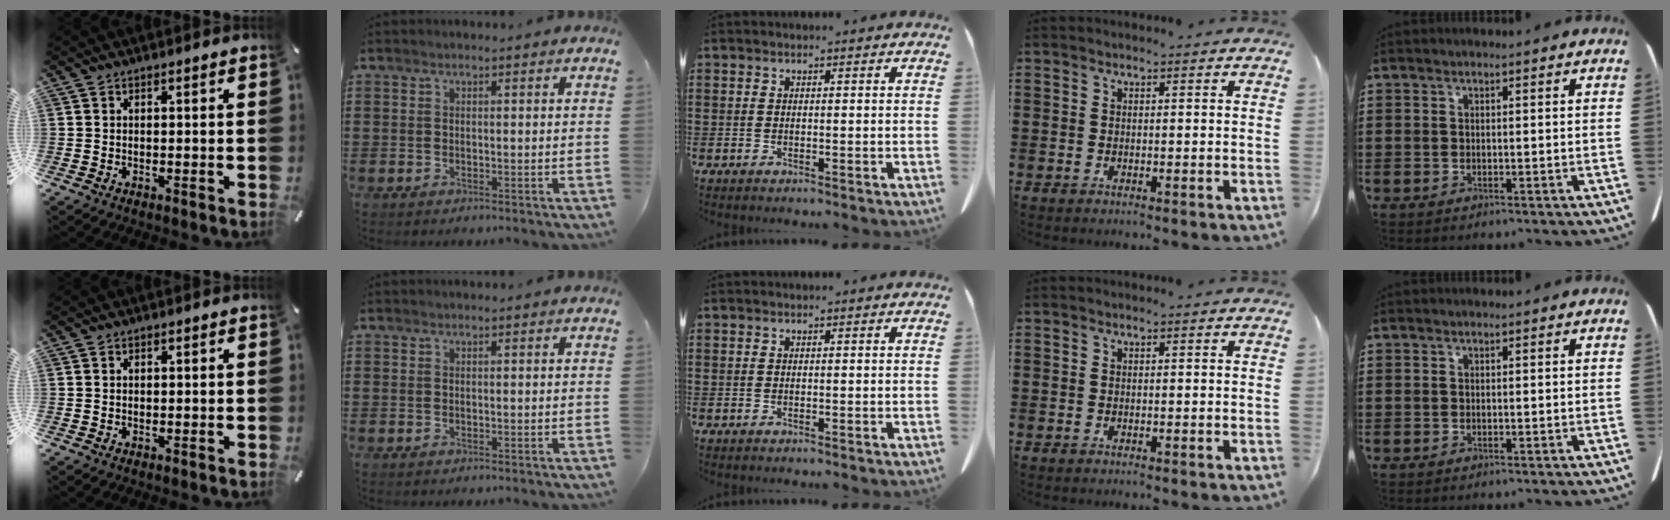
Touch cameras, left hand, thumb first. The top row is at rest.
{"thumb": {"total": 0.5, "force": [0.1, 0.4, 0.3], "torque": [-0.006, 0.001, 0.001]}}